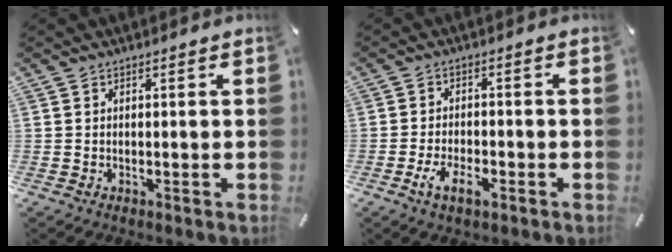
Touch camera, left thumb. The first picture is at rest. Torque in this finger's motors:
{"motor_torque": [-0.63, 0.73, 0.03, 0.03, 0.01]}